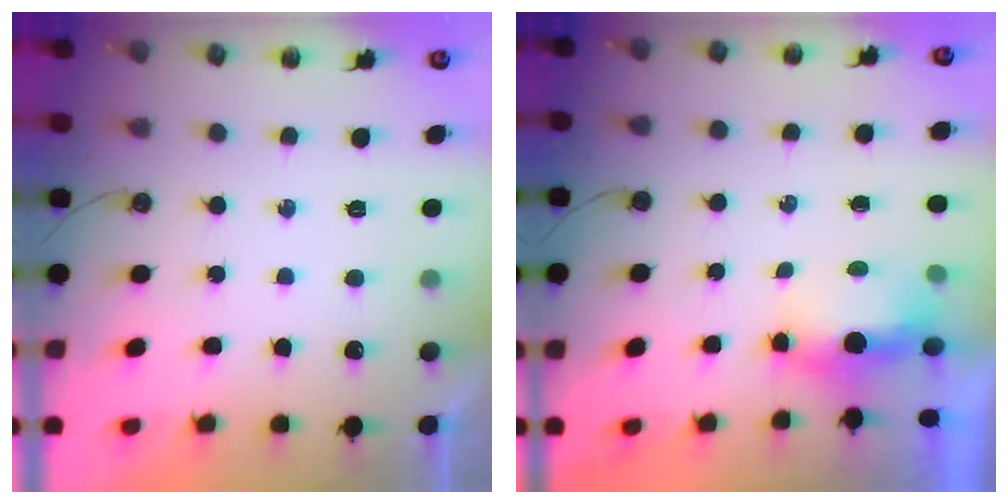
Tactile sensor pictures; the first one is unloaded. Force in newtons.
{"total": 5.2, "press": 5.0, "slide": 1.1}